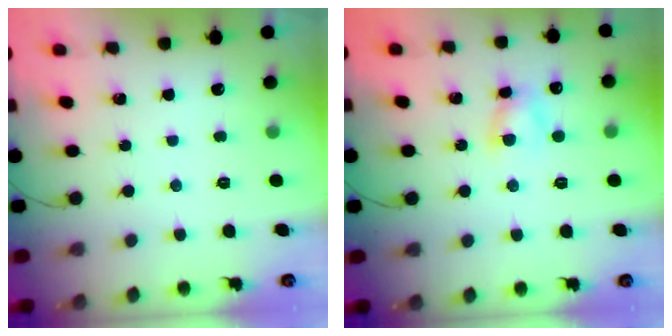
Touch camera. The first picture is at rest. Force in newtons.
{"total": 4.8, "press": 4.6, "slide": 1.3}